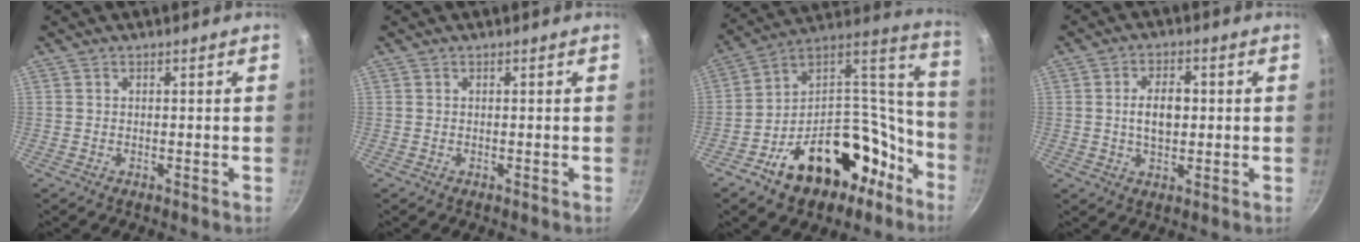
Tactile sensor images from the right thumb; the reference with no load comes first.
{"total": 0.0}
{"total": 27.1, "force": [-13.6, 17.5, 15.5], "torque": [-0.176, 0.135, -0.194]}
{"total": 6.7, "force": [0.4, 4.0, 5.4], "torque": [-0.076, 0.007, 0.004]}